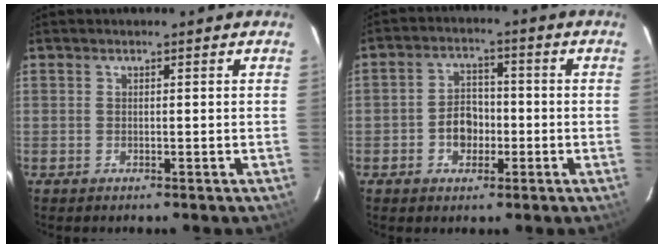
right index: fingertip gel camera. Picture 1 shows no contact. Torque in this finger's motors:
{"motor_torque": [0.96, -0.18, 0.17, 0.04]}